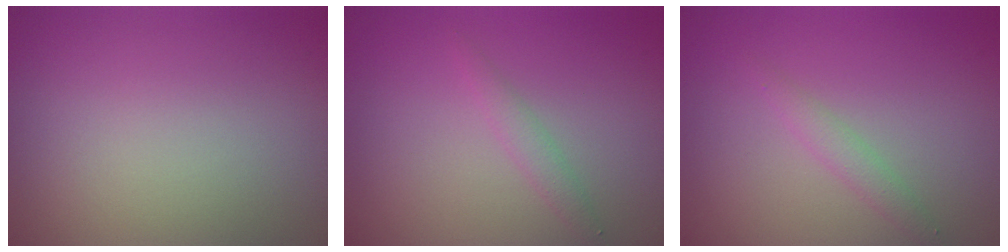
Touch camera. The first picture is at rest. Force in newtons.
{"total": 1.2, "press": 1.2, "slide": 0.1}
{"total": 1.4, "press": 1.4, "slide": 0.0}